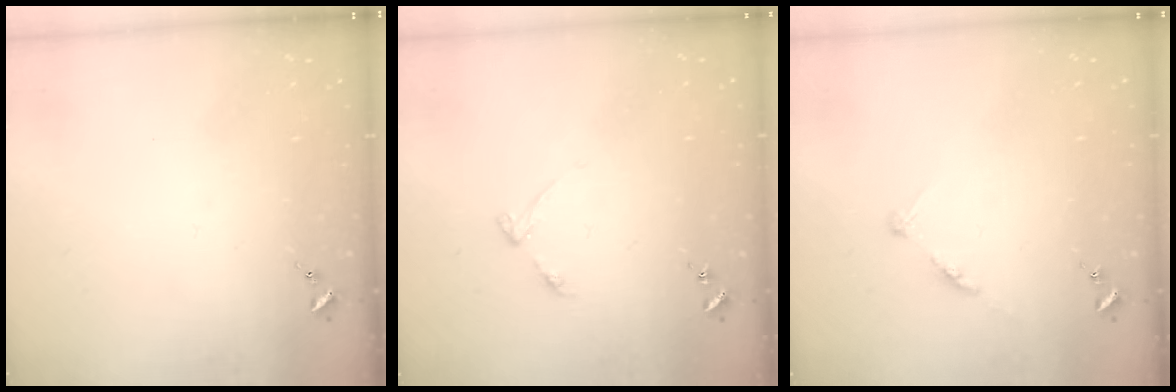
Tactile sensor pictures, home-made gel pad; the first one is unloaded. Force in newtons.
{"total": 4.2, "press": 4.1, "slide": 0.4}
{"total": 5.8, "press": 5.8, "slide": 0.6}